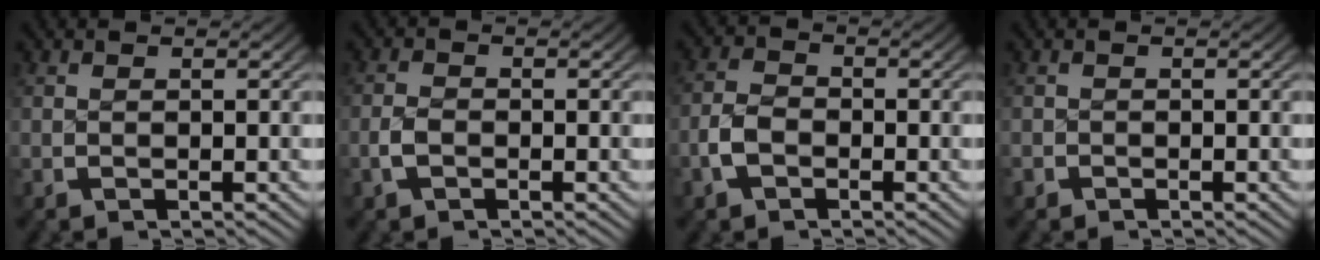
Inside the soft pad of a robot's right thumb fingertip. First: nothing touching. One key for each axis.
{"total": 1.8, "fx": -0.8, "fy": 1.3, "fz": 1.0, "tx": -0.031, "ty": -0.001, "tz": -0.018}
{"total": 2.9, "fx": -1.3, "fy": 2.1, "fz": 1.5, "tx": -0.041, "ty": 0.000, "tz": -0.027}
{"total": 0.9, "fx": -0.5, "fy": 0.7, "fz": -0.1, "tx": -0.001, "ty": -0.003, "tz": -0.012}